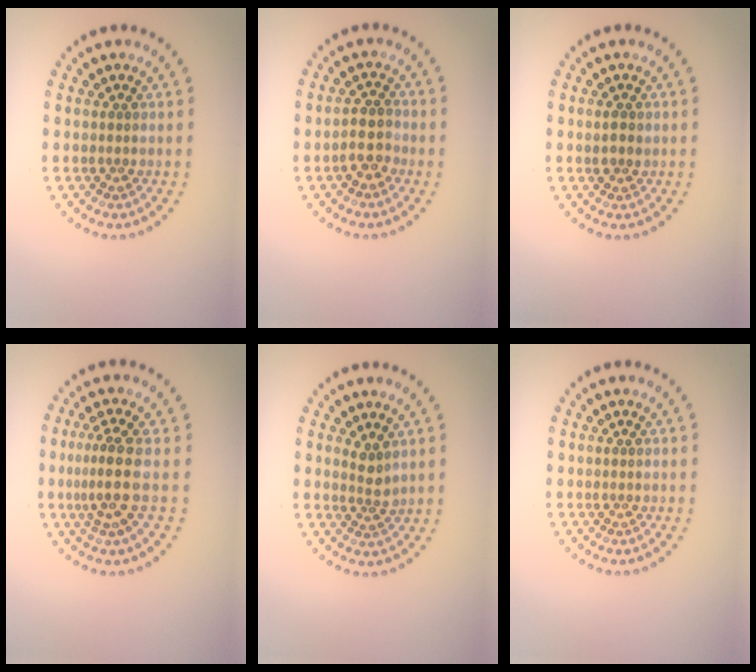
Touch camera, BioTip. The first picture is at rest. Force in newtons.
{"total": 2.1, "press": 1.9, "slide": 0.7}
{"total": 1.2, "press": 1.2, "slide": 0.3}
{"total": 3.0, "press": 2.3, "slide": 1.9}
{"total": 1.8, "press": 1.3, "slide": 1.2}
{"total": 0.0}